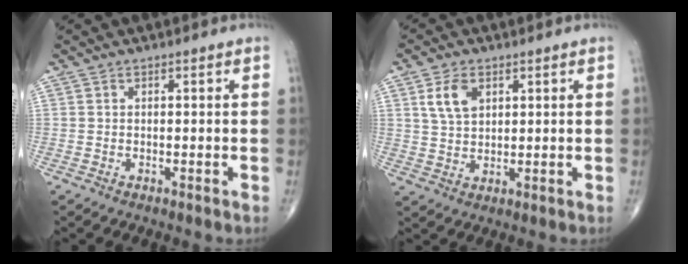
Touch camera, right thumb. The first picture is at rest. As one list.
[{"total": 6.0, "force": [2.4, 3.8, 4.0], "torque": [-0.064, -0.009, 0.050]}]